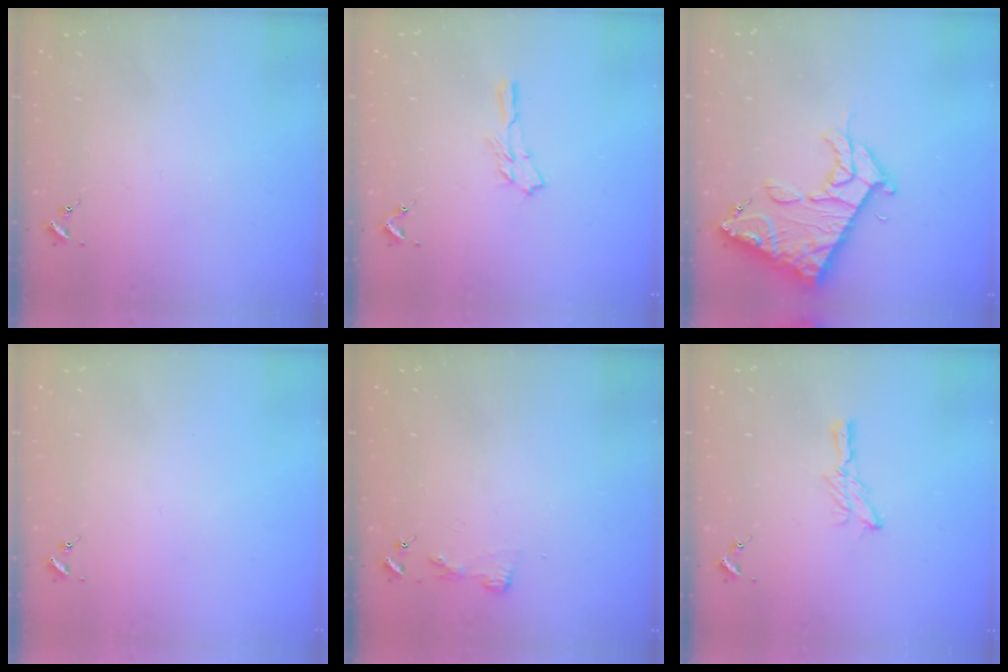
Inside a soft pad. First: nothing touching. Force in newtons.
{"total": 5.1, "press": 5.1, "slide": 0.6}
{"total": 15.7, "press": 15.6, "slide": 1.7}
{"total": 0.0}
{"total": 3.1, "press": 3.1, "slide": 0.4}
{"total": 6.1, "press": 6.0, "slide": 0.7}